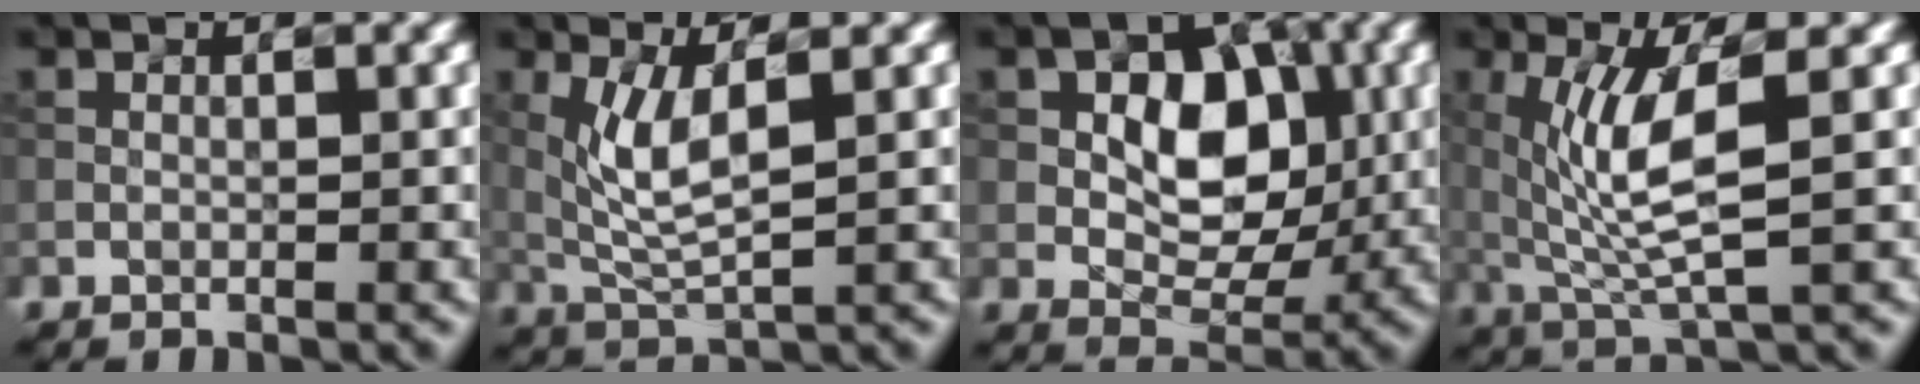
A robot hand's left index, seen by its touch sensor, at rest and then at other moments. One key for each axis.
{"total": 3.7, "fx": 0.9, "fy": 0.9, "fz": 3.5, "tx": -0.085, "ty": -0.003, "tz": 0.036}
{"total": 6.0, "fx": 0.5, "fy": 4.1, "fz": 4.3, "tx": -0.065, "ty": 0.001, "tz": 0.015}
{"total": 5.7, "fx": 0.9, "fy": 1.2, "fz": 5.5, "tx": -0.119, "ty": -0.008, "tz": 0.034}